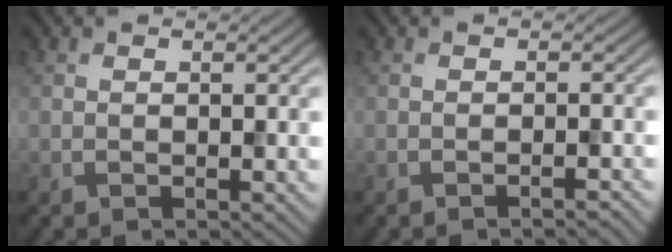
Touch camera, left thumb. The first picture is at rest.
{"total": 1.2, "force": [-1.0, 0.1, 0.8], "torque": [-0.004, 0.004, -0.021]}